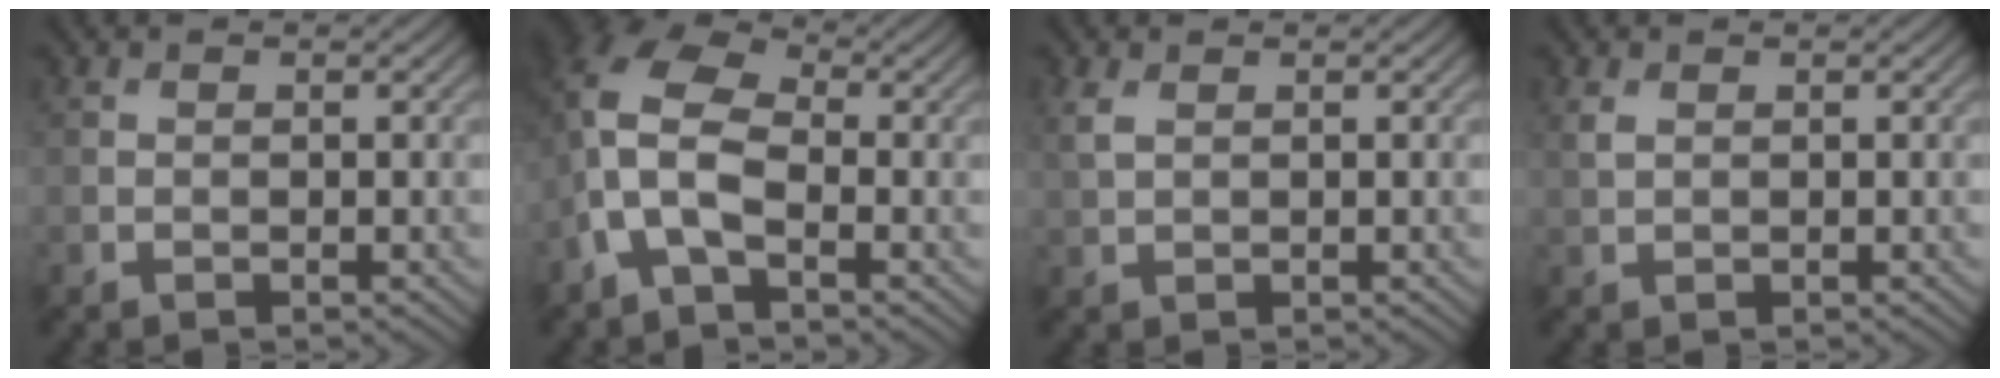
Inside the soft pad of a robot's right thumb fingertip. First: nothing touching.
{"total": 9.2, "force": [-1.7, 5.0, 7.5], "torque": [-0.186, 0.011, -0.054]}
{"total": 2.0, "force": [0.9, 1.1, 1.4], "torque": [-0.045, 0.002, 0.022]}
{"total": 1.2, "force": [0.6, 0.7, 0.8], "torque": [-0.026, 0.001, 0.015]}